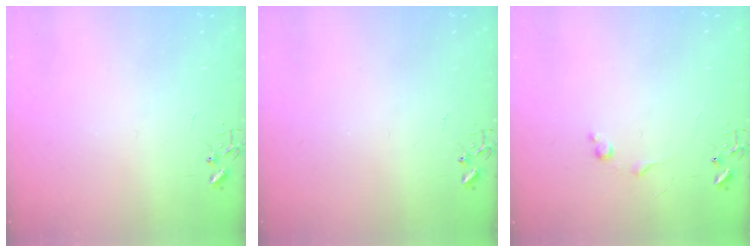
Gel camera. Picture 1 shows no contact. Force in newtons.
{"total": 0.0}
{"total": 5.9, "press": 5.8, "slide": 0.8}